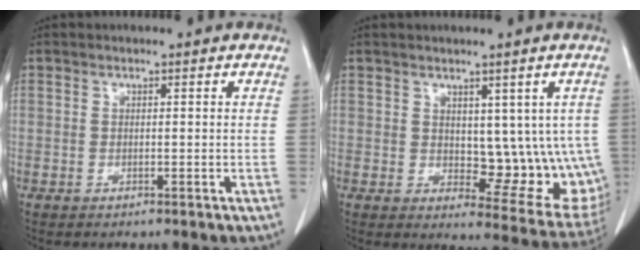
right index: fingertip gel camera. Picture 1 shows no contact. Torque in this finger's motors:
{"motor_torque": [0.27, 0.15, 0.17, 0.00]}